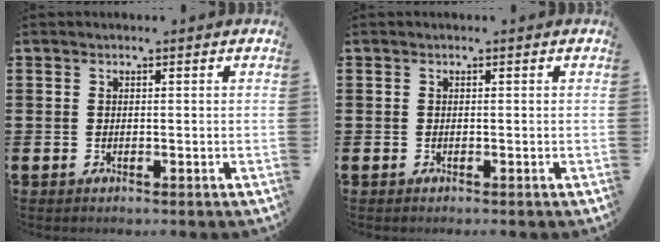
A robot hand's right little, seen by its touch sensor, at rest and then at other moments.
{"total": 0.0}